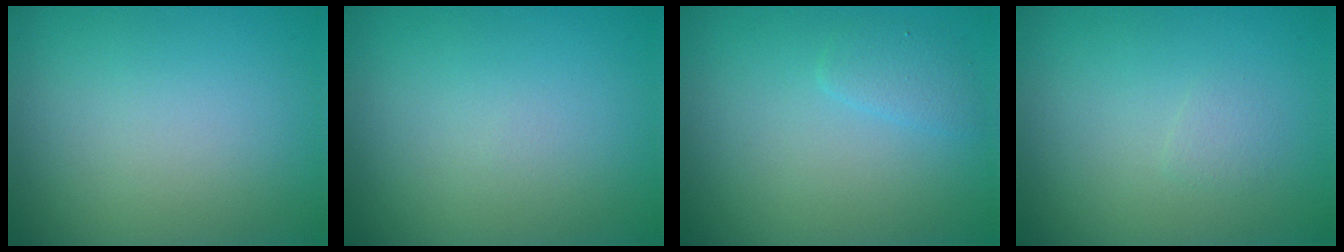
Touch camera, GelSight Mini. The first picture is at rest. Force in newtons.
{"total": 0.0}
{"total": 1.4, "press": 1.4, "slide": 0.1}
{"total": 0.7, "press": 0.7, "slide": 0.0}